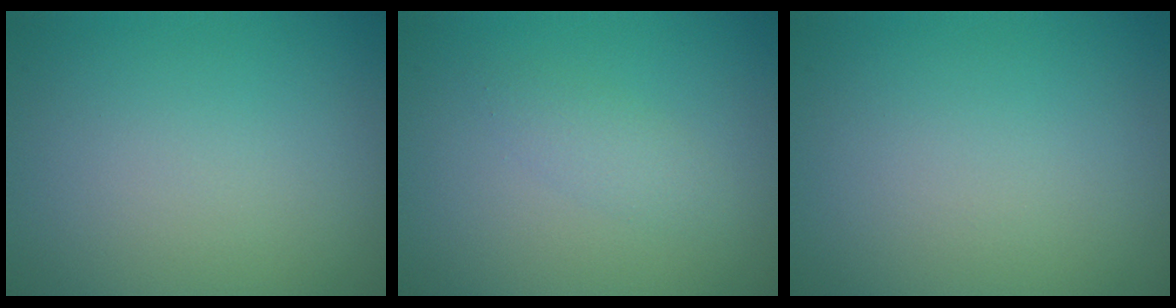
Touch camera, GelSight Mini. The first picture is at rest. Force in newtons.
{"total": 1.5, "press": 1.5, "slide": 0.1}
{"total": 0.0}